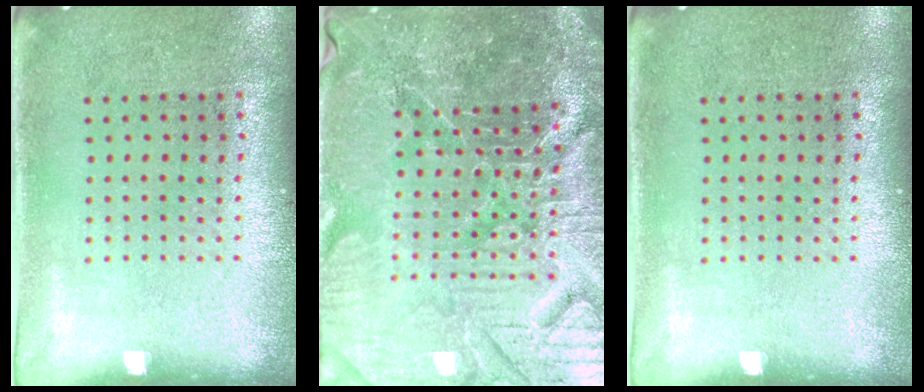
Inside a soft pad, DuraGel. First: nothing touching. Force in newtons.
{"total": 6.3, "press": 5.7, "slide": 2.5}
{"total": 0.0}